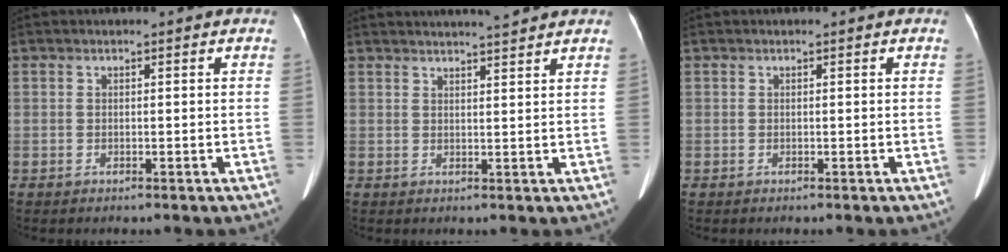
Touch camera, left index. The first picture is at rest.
{"total": 6.5, "force": [6.0, -0.5, 2.5], "torque": [-0.039, 0.010, 0.078]}
{"total": 0.0}